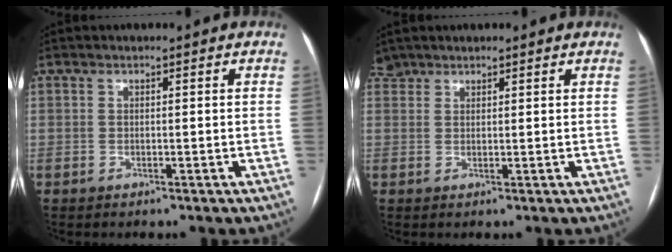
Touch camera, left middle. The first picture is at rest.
{"total": 3.0, "force": [2.6, 1.5, -0.3], "torque": [0.011, 0.015, 0.041]}